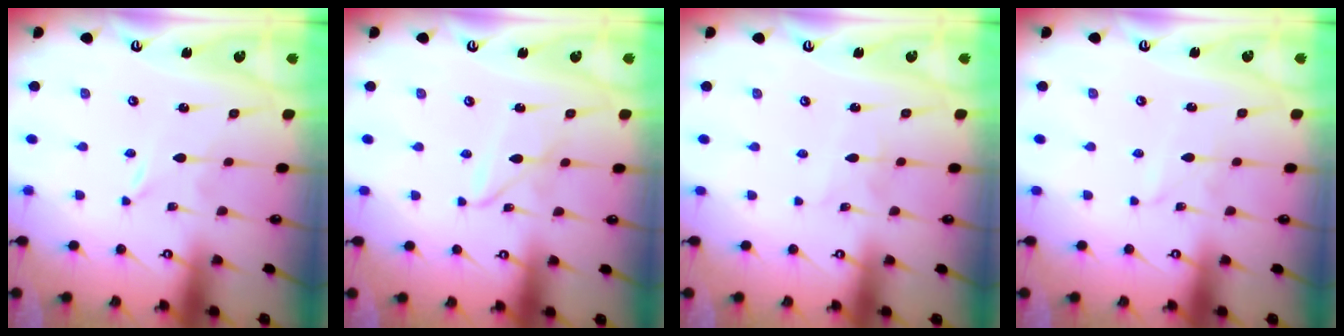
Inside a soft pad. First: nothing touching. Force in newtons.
{"total": 4.3, "press": 4.3, "slide": 0.3}
{"total": 2.4, "press": 2.4, "slide": 0.3}
{"total": 1.8, "press": 1.8, "slide": 0.1}